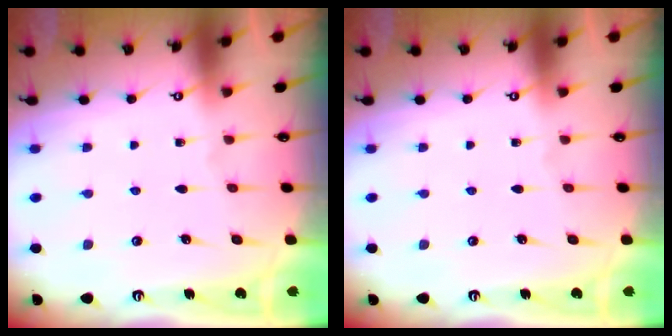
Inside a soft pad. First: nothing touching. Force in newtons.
{"total": 0.0}